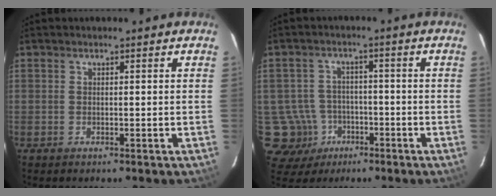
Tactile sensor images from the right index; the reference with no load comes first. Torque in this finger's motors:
{"motor_torque": [0.16, -0.03, -0.71, -0.21]}